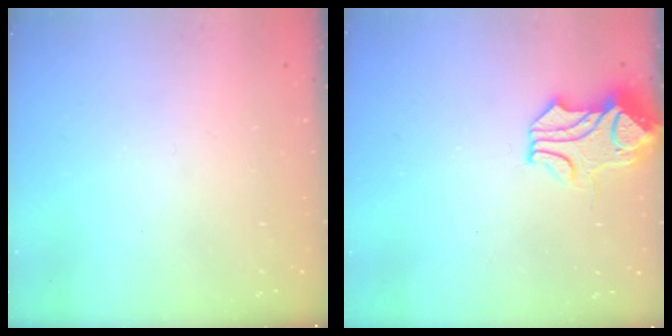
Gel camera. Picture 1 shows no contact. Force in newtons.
{"total": 1.6, "press": 0.9, "slide": 1.3}